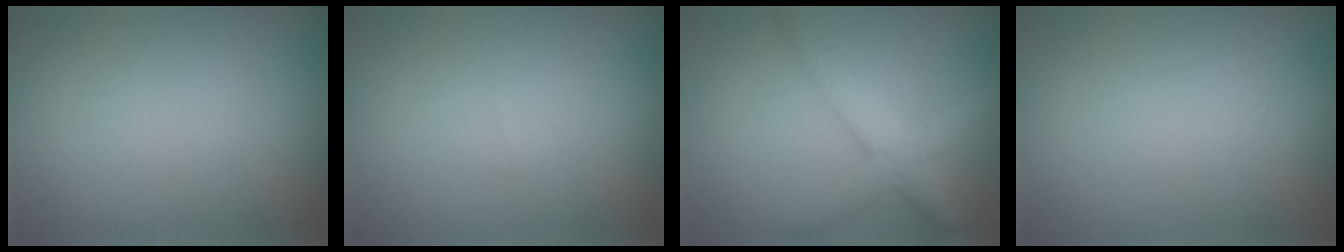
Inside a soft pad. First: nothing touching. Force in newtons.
{"total": 0.0}
{"total": 4.0, "press": 4.0, "slide": 0.0}
{"total": 0.0}